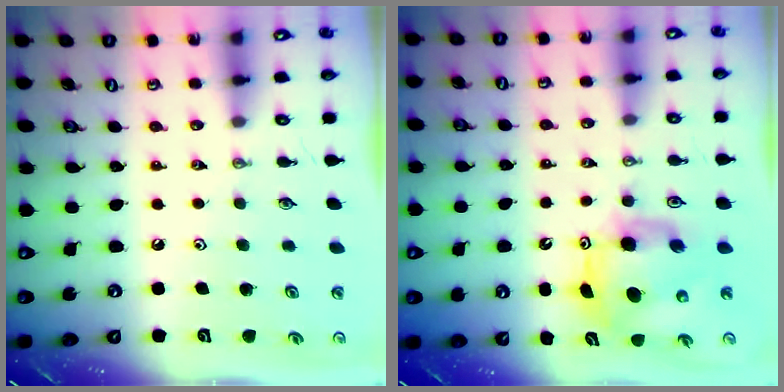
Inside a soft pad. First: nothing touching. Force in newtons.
{"total": 9.2, "press": 9.2, "slide": 0.7}